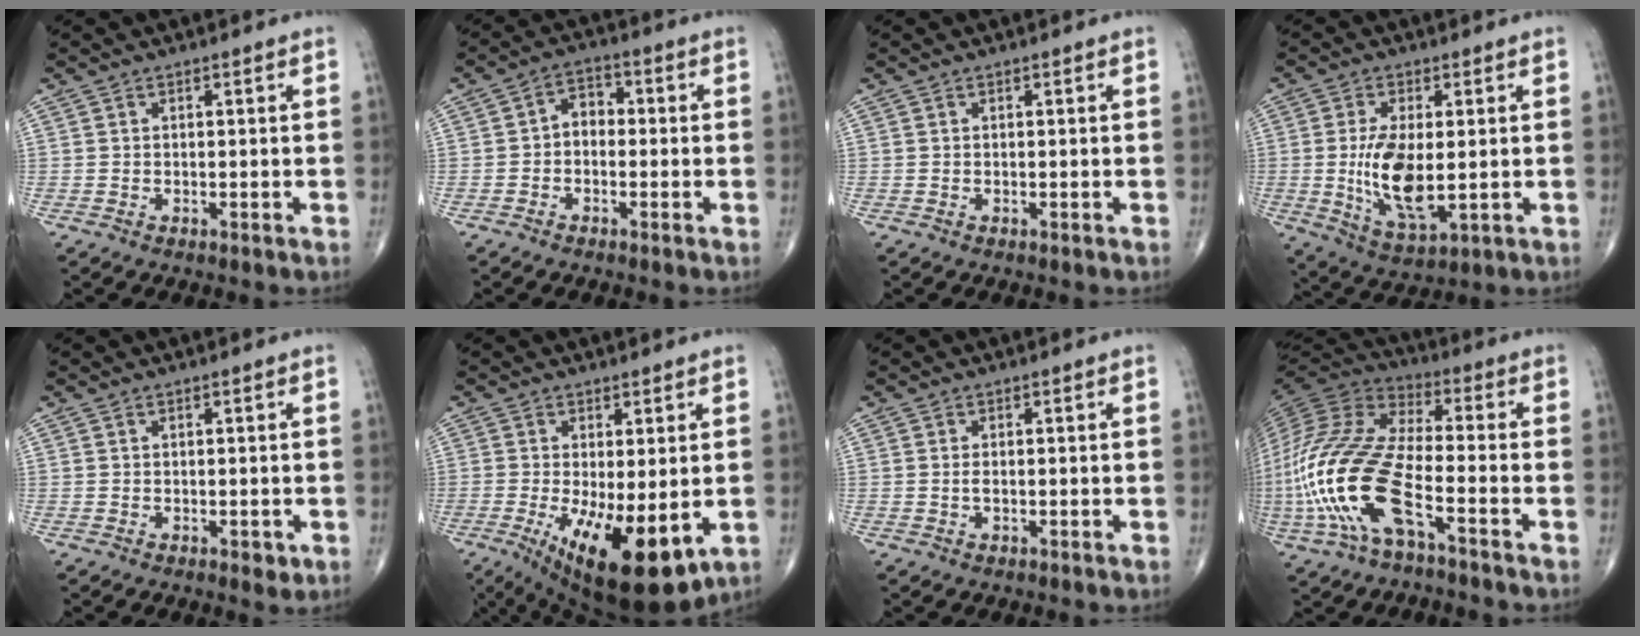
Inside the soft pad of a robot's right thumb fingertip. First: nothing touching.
{"total": 4.3, "force": [-0.6, 3.1, 2.8], "torque": [-0.026, 0.021, -0.025]}
{"total": 0.0}
{"total": 11.6, "force": [-0.3, 5.1, 10.4], "torque": [-0.197, -0.021, 0.004]}
{"total": 1.7, "force": [-0.3, 0.9, 1.4], "torque": [-0.013, -0.003, -0.002]}
{"total": 15.1, "force": [-3.9, 5.5, 13.5], "torque": [-0.210, -0.030, -0.041]}
{"total": 0.9, "force": [0.0, 0.4, 0.8], "torque": [-0.015, -0.001, 0.000]}
{"total": 21.7, "force": [-7.4, 7.9, 18.8], "torque": [-0.439, 0.024, -0.139]}